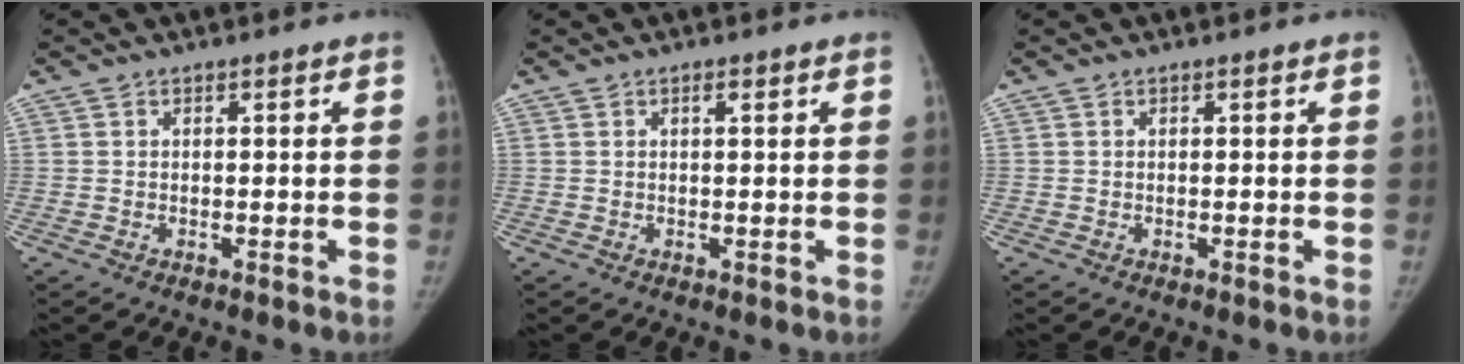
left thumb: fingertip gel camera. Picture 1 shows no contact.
{"total": 1.1, "force": [0.6, 0.3, 0.9], "torque": [-0.014, 0.000, 0.008]}
{"total": 0.0}